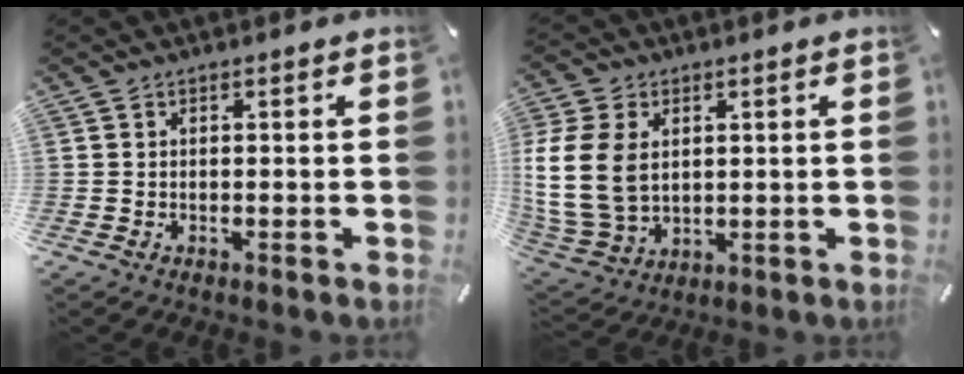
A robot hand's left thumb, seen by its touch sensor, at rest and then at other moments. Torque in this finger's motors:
{"motor_torque": [2.50, 2.50, 0.60, -0.19, 0.58]}